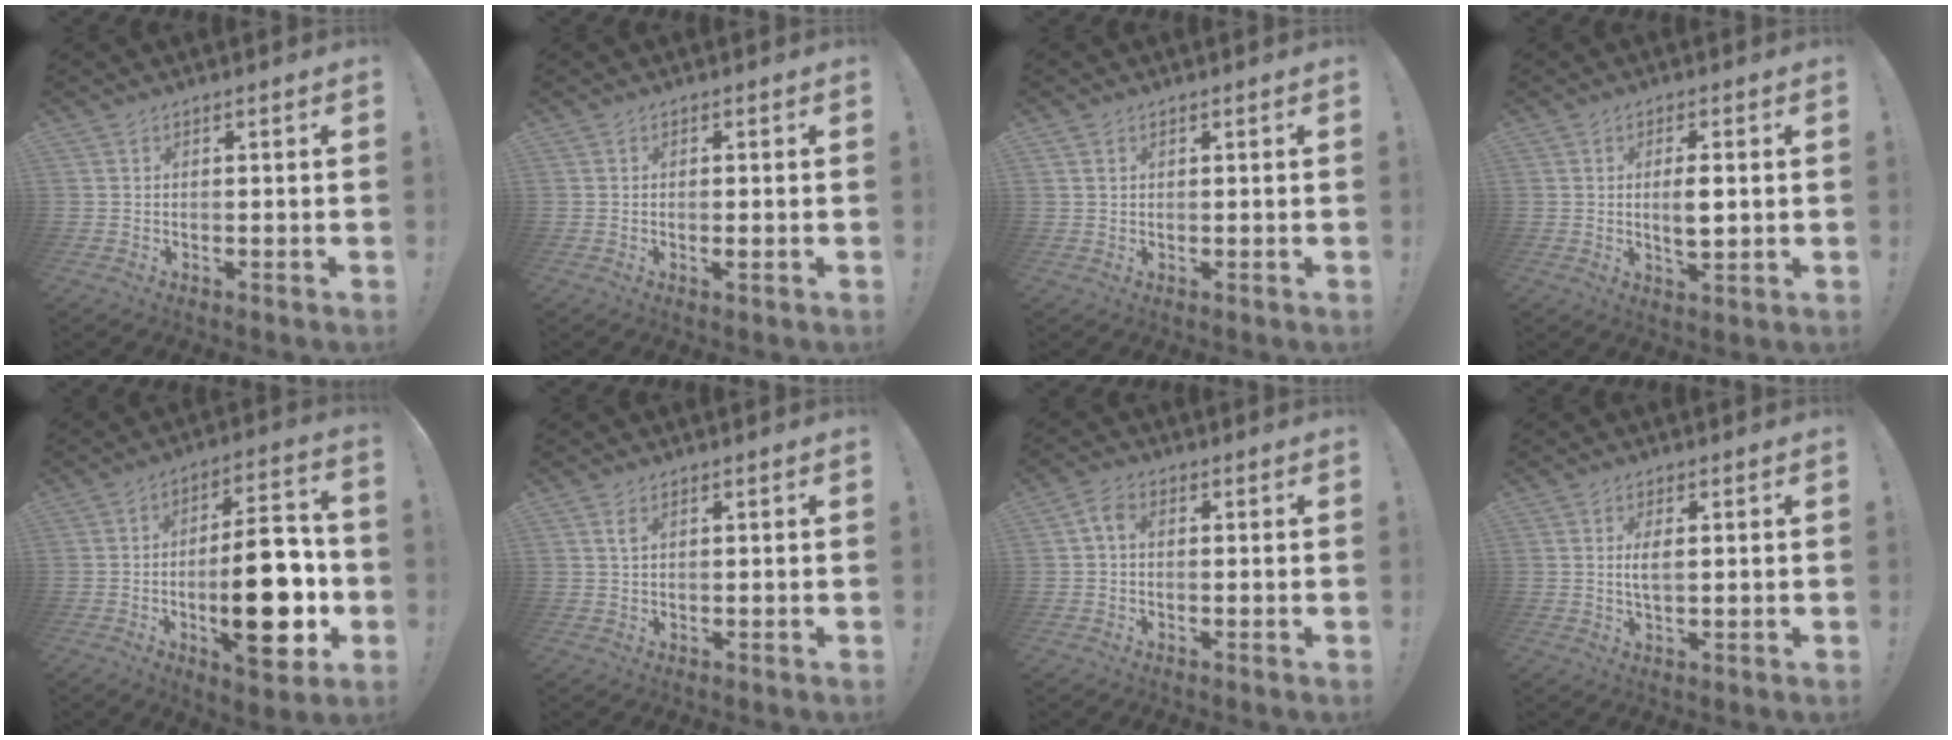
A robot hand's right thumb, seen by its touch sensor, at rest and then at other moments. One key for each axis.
{"total": 1.1, "fx": -0.1, "fy": 0.0, "fz": 1.1, "tx": -0.017, "ty": -0.002, "tz": -0.002}
{"total": 1.3, "fx": 0.8, "fy": 0.9, "fz": 0.5, "tx": -0.006, "ty": -0.001, "tz": 0.013}
{"total": 5.4, "fx": 0.5, "fy": 1.9, "fz": 5.0, "tx": -0.082, "ty": -0.006, "tz": 0.004}
{"total": 22.2, "fx": -4.0, "fy": 8.6, "fz": 20.0, "tx": -0.300, "ty": 0.015, "tz": -0.055}
{"total": 1.9, "fx": 0.8, "fy": 0.6, "fz": 1.5, "tx": -0.027, "ty": 0.000, "tz": 0.012}
{"total": 3.8, "fx": 0.2, "fy": 2.5, "fz": 2.9, "tx": -0.055, "ty": 0.011, "tz": 0.006}
{"total": 3.3, "fx": 0.4, "fy": 0.9, "fz": 3.1, "tx": -0.056, "ty": -0.007, "tz": 0.001}